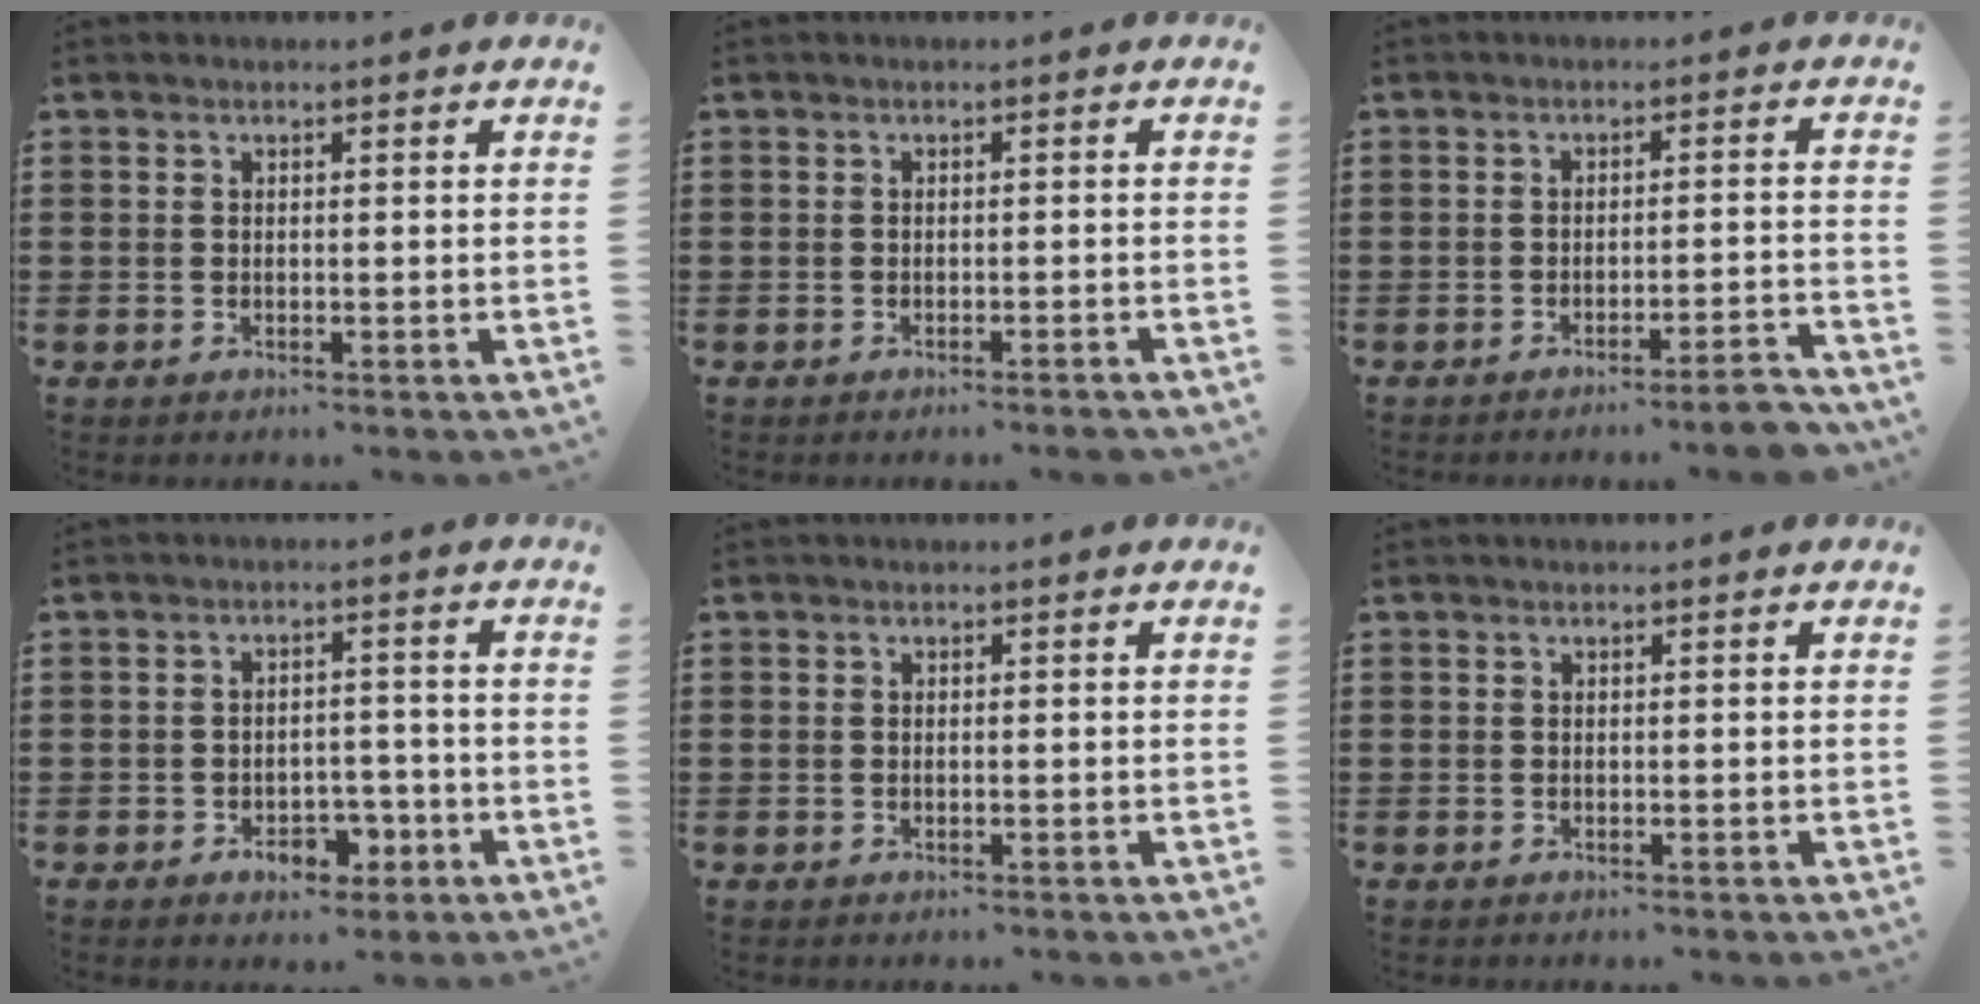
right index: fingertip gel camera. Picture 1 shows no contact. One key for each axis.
{"total": 0.9, "fx": -0.8, "fy": -0.3, "fz": 0.4, "tx": -0.009, "ty": -0.003, "tz": -0.014}
{"total": 3.9, "fx": -3.3, "fy": -0.3, "fz": 2.0, "tx": -0.034, "ty": -0.013, "tz": -0.062}
{"total": 4.8, "fx": -2.4, "fy": 3.0, "fz": 2.8, "tx": -0.036, "ty": 0.006, "tz": -0.044}
{"total": 0.0}
{"total": 0.0}